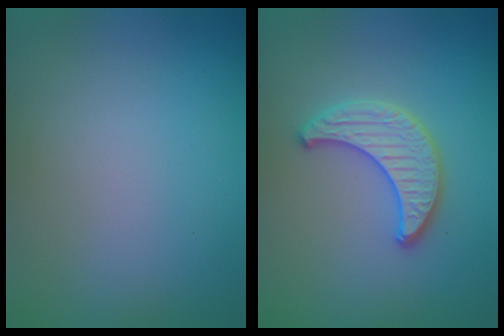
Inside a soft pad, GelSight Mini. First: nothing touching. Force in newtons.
{"total": 3.3, "press": 3.3, "slide": 0.4}